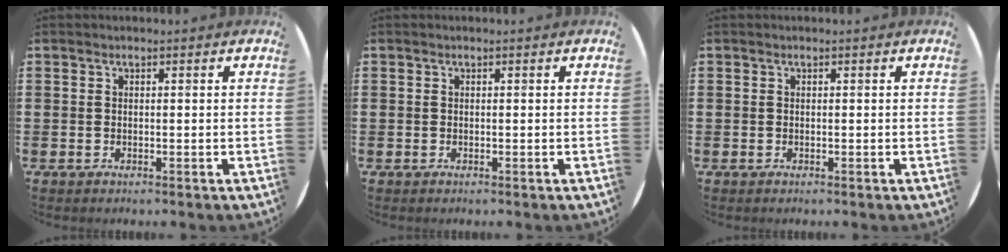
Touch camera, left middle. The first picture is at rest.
{"total": 0.0}
{"total": 0.0}